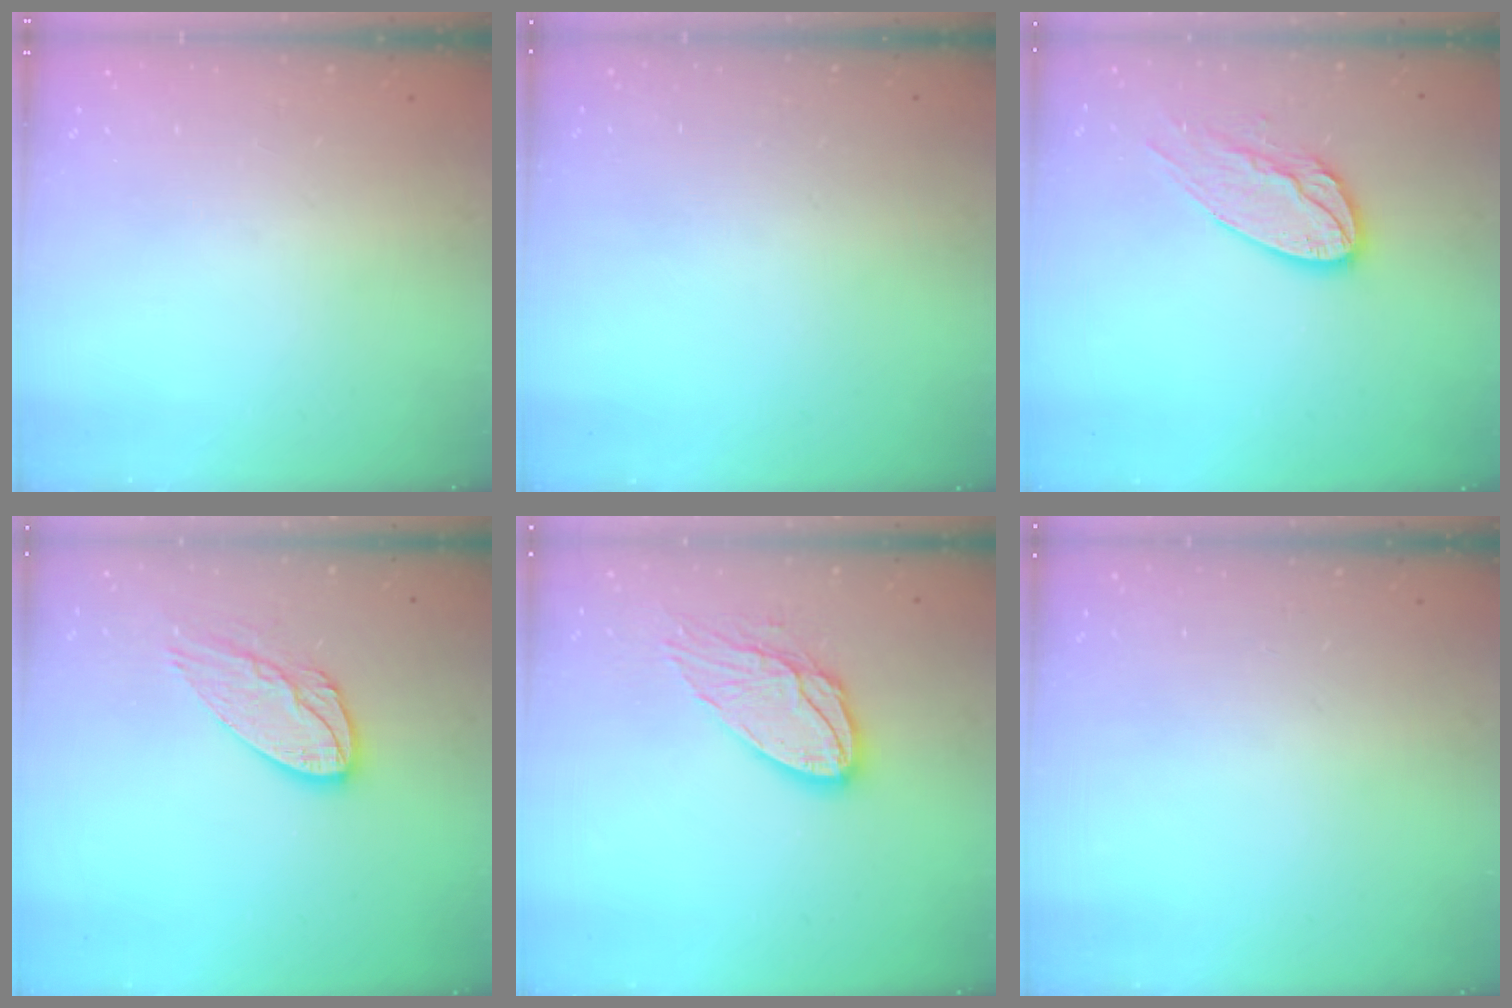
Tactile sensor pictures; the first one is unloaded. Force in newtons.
{"total": 0.0}
{"total": 14.0, "press": 14.0, "slide": 1.2}
{"total": 13.0, "press": 13.0, "slide": 1.0}
{"total": 13.6, "press": 13.5, "slide": 1.1}
{"total": 0.0}